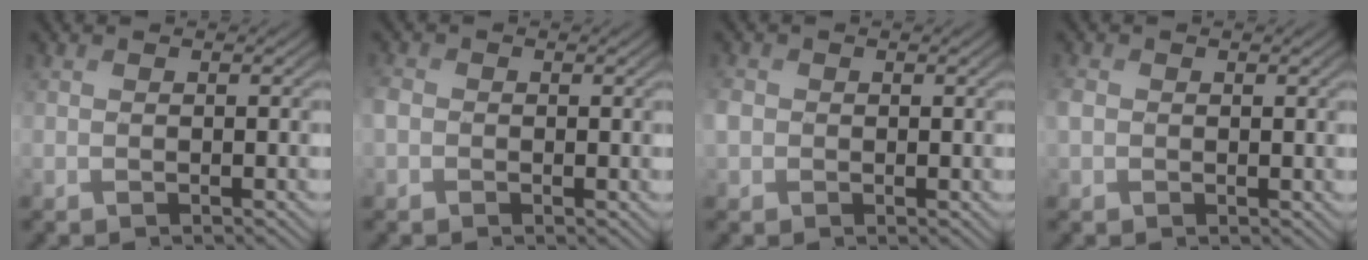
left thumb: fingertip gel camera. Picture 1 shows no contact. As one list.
[{"total": 2.2, "force": [-0.3, 1.9, 1.1], "torque": [-0.028, -0.002, -0.013]}, {"total": 2.2, "force": [0.0, 1.9, 1.0], "torque": [-0.027, -0.001, -0.004]}, {"total": 2.0, "force": [0.2, 1.7, 1.1], "torque": [-0.029, 0.000, 0.001]}]